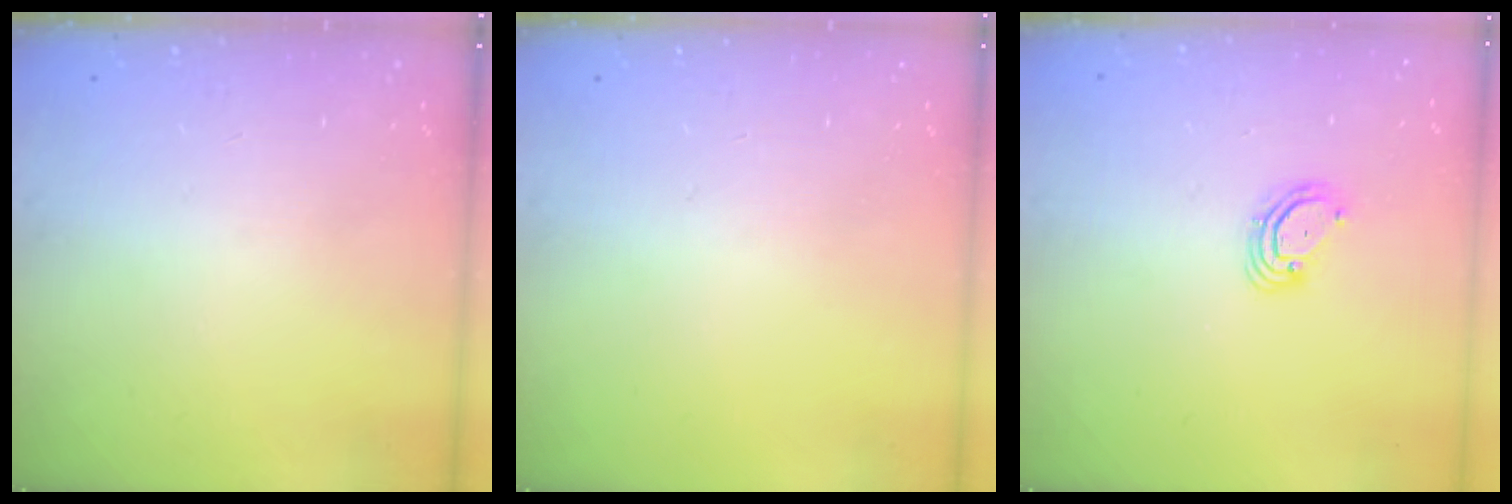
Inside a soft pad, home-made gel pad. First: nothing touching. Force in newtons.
{"total": 0.0}
{"total": 4.4, "press": 4.4, "slide": 0.4}